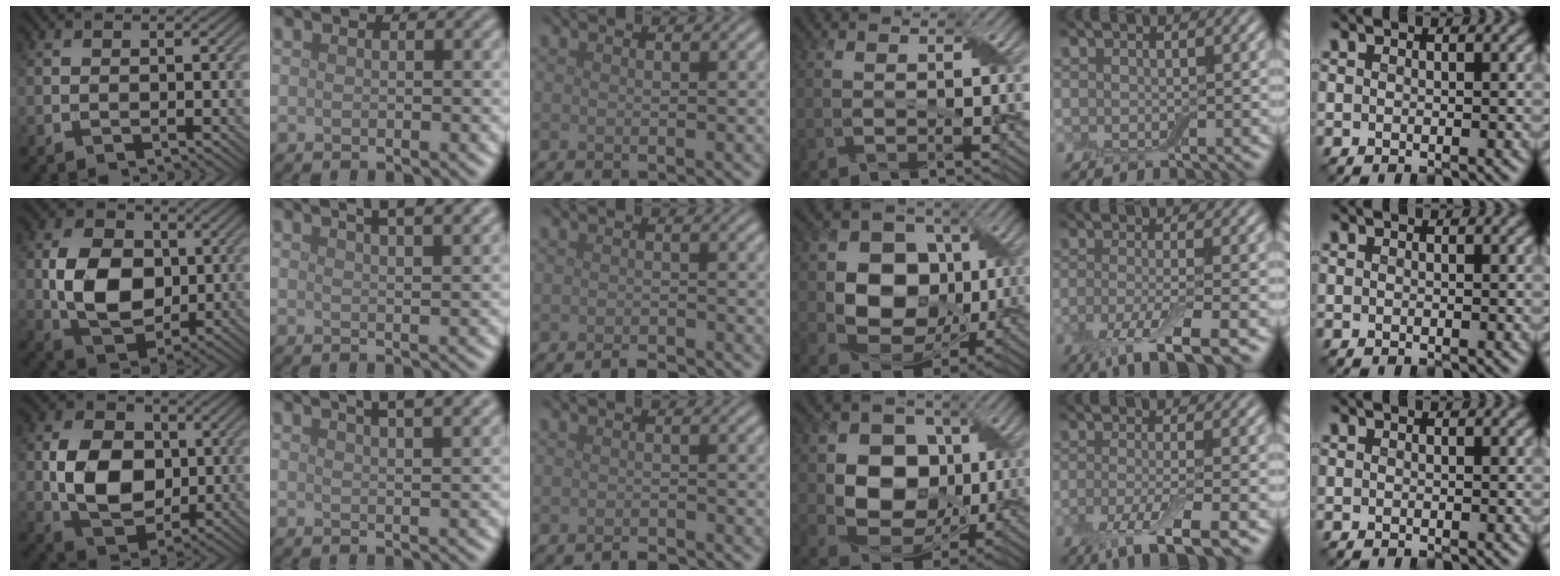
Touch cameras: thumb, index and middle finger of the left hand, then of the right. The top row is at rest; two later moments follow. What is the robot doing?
{"motion": "peel", "object": "small bumper sticker"}